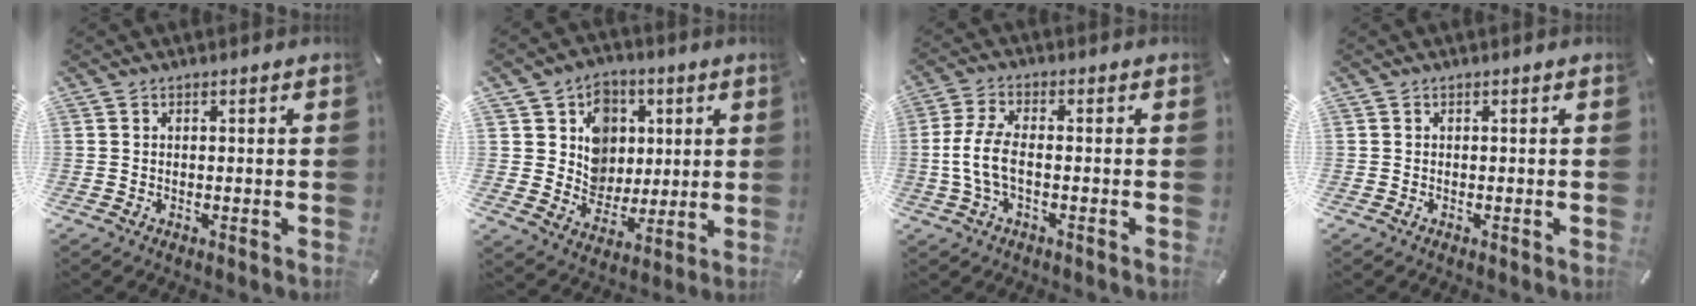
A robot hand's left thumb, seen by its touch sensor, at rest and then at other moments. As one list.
[{"total": 11.1, "force": [2.4, 10.5, 2.7], "torque": [-0.036, -0.023, 0.049]}, {"total": 7.6, "force": [-1.2, 3.3, 6.8], "torque": [-0.148, -0.006, -0.025]}, {"total": 0.0}]